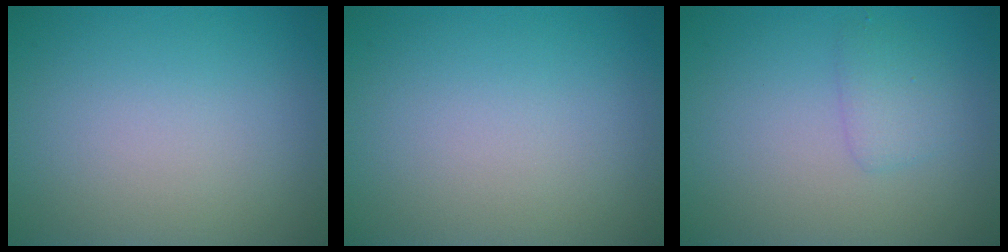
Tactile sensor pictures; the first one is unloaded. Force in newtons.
{"total": 0.0}
{"total": 1.6, "press": 1.6, "slide": 0.1}